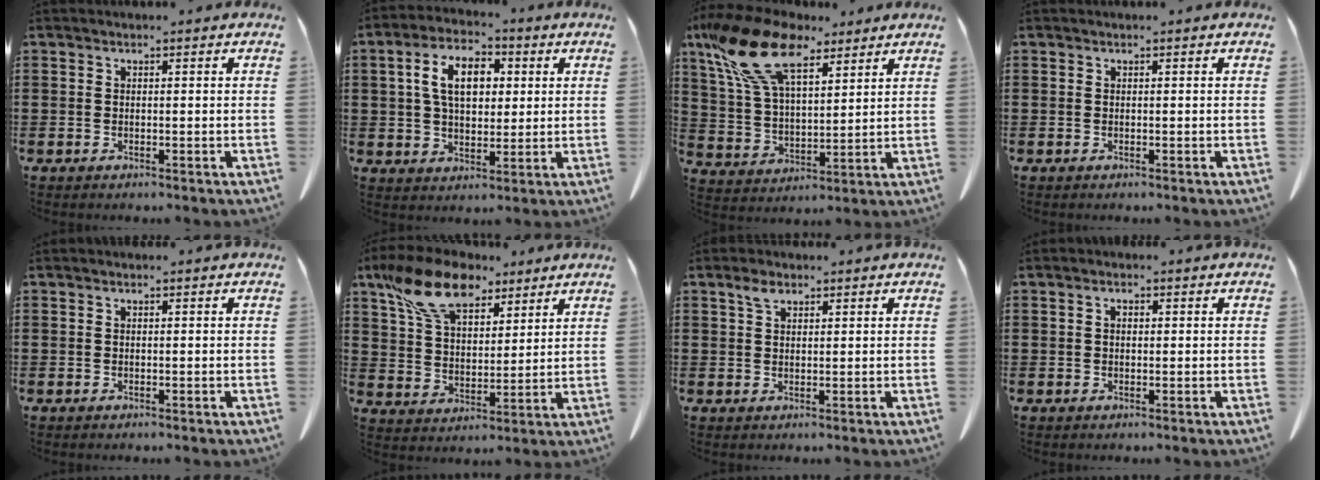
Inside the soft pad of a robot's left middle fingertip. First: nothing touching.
{"total": 8.7, "force": [2.5, 5.1, 6.6], "torque": [-0.136, 0.016, 0.042]}
{"total": 14.8, "force": [9.6, 6.3, 9.4], "torque": [-0.221, -0.016, 0.174]}
{"total": 0.0}
{"total": 0.0}
{"total": 12.3, "force": [8.7, 5.5, 6.7], "torque": [-0.157, -0.011, 0.167]}
{"total": 2.3, "force": [1.4, 1.1, 1.4], "torque": [-0.033, 0.002, 0.028]}
{"total": 1.3, "force": [0.3, 0.7, 1.1], "torque": [-0.024, 0.005, 0.006]}